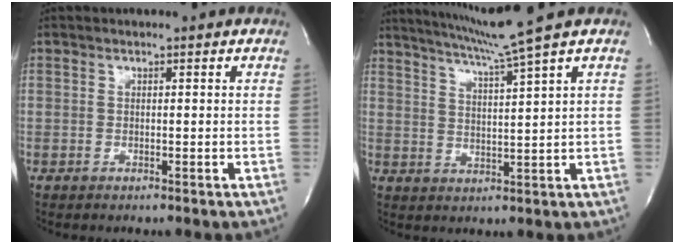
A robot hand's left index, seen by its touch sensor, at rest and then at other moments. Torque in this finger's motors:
{"motor_torque": [0.14, -0.47, 0.01, 0.04]}